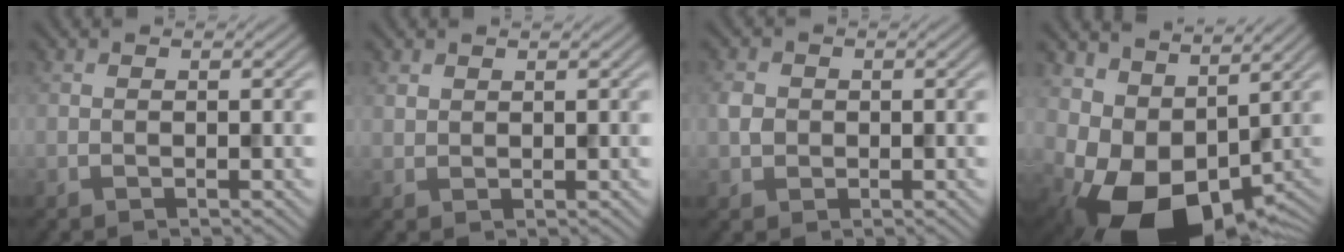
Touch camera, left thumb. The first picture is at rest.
{"total": 1.3, "force": [0.9, 0.7, 0.4], "torque": [-0.010, 0.000, 0.023]}
{"total": 2.2, "force": [0.0, 2.0, 0.9], "torque": [-0.022, 0.001, -0.006]}
{"total": 10.6, "force": [0.5, 7.3, 7.7], "torque": [-0.140, -0.035, 0.027]}